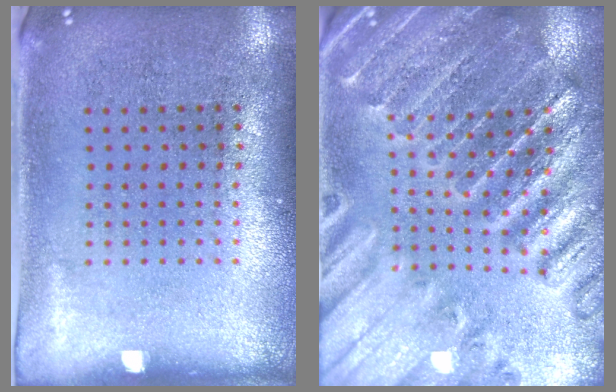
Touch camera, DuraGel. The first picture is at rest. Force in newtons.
{"total": 2.7, "press": 2.7, "slide": 0.4}